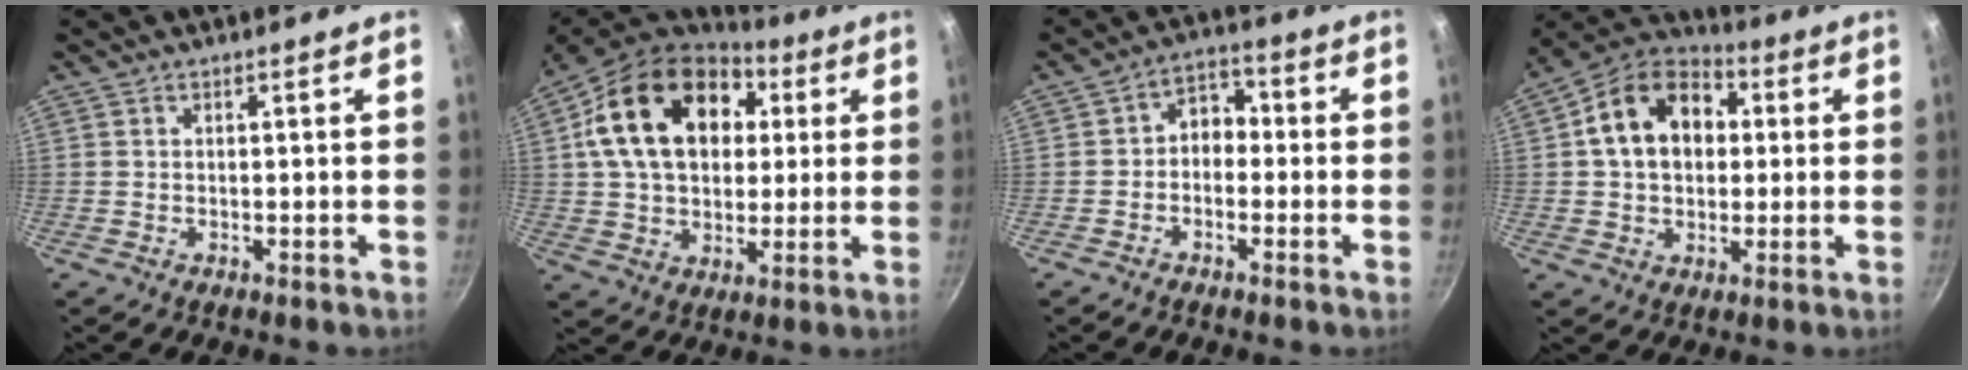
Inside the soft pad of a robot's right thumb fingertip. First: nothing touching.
{"total": 22.1, "force": [6.0, 15.6, 14.5], "torque": [-0.226, 0.010, 0.095]}
{"total": 5.4, "force": [-0.8, 4.2, 3.3], "torque": [-0.015, 0.025, -0.028]}
{"total": 15.5, "force": [2.8, 11.5, 10.0], "torque": [-0.140, 0.027, 0.029]}